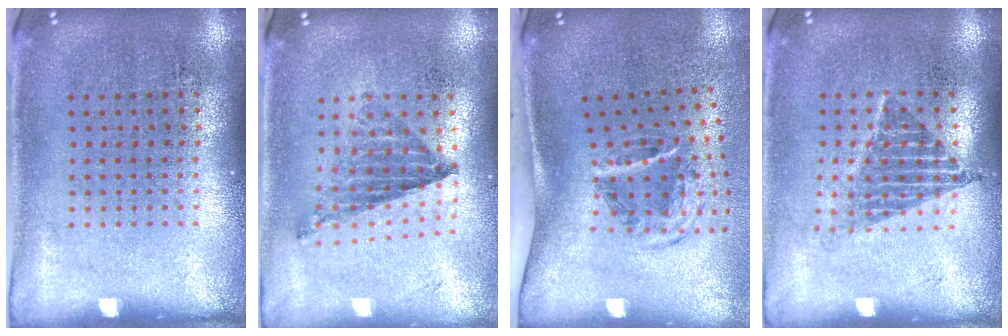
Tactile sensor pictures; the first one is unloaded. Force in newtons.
{"total": 0.5, "press": 0.5, "slide": 0.1}
{"total": 2.0, "press": 1.2, "slide": 1.7}
{"total": 1.2, "press": 1.0, "slide": 0.7}